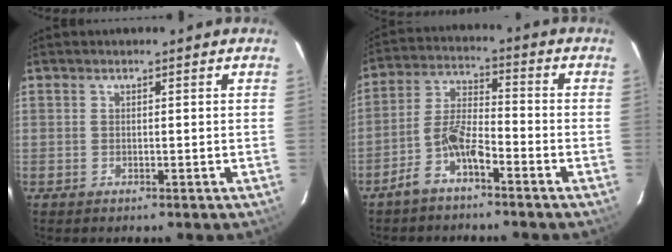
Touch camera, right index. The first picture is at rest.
{"total": 7.2, "force": [-4.6, 1.9, 5.2], "torque": [-0.119, 0.012, -0.091]}